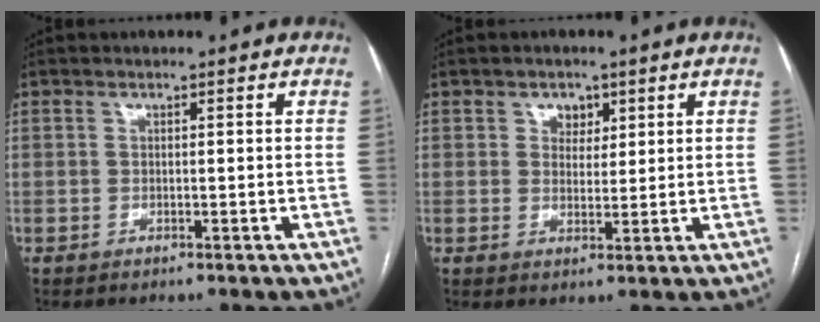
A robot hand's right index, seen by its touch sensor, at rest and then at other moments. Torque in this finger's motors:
{"motor_torque": [0.01, 0.01, 0.01, 0.02]}